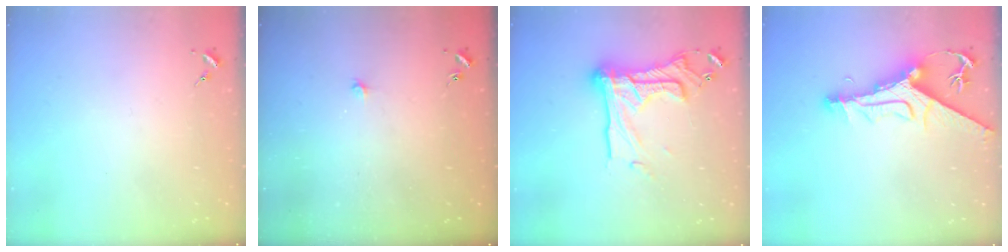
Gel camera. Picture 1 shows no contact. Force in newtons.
{"total": 5.7, "press": 5.7, "slide": 0.5}
{"total": 20.9, "press": 20.8, "slide": 2.0}
{"total": 13.3, "press": 13.2, "slide": 1.4}